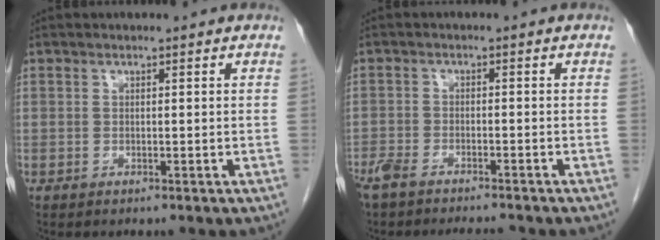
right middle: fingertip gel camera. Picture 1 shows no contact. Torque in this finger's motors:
{"motor_torque": [0.47, -0.35, 0.18, 0.07]}